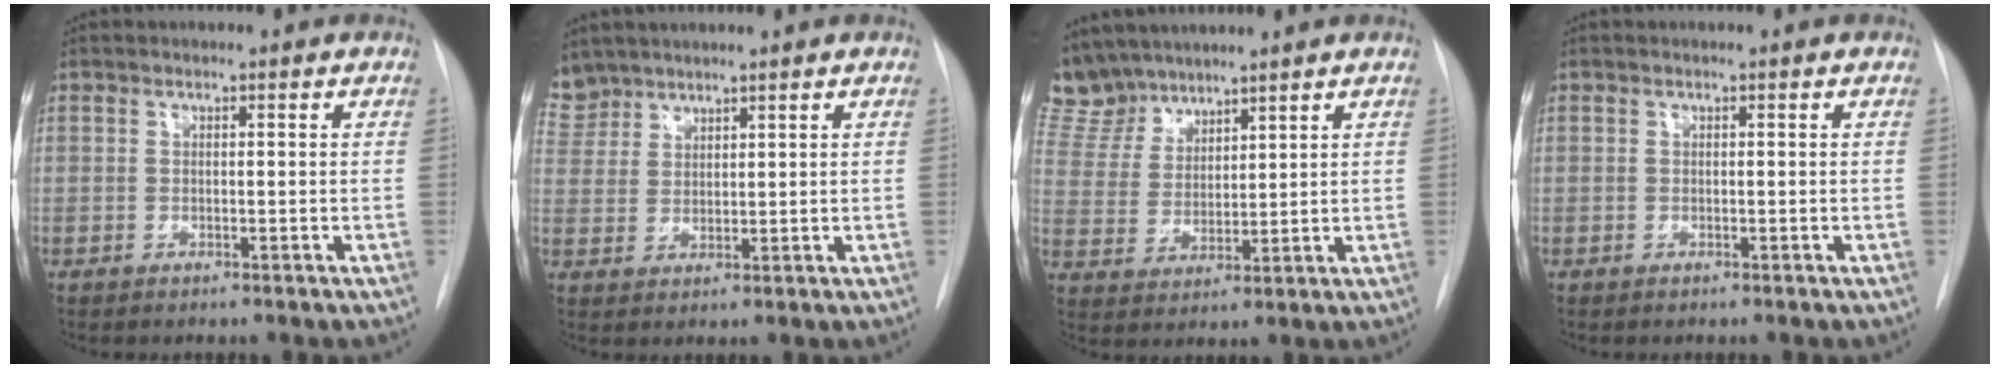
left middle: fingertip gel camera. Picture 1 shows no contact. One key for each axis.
{"total": 5.7, "fx": 5.0, "fy": 2.7, "fz": 0.0, "tx": 0.004, "ty": 0.010, "tz": 0.107}
{"total": 9.2, "fx": 8.4, "fy": 3.4, "fz": 1.2, "tx": -0.034, "ty": 0.010, "tz": 0.183}
{"total": 0.0}